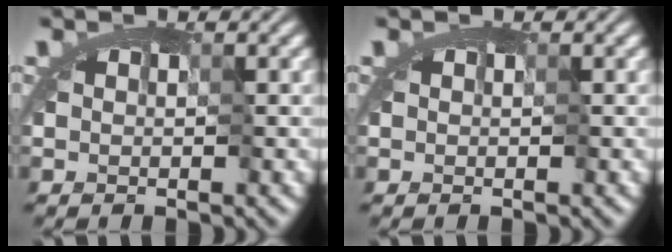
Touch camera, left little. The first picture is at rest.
{"total": 0.0}